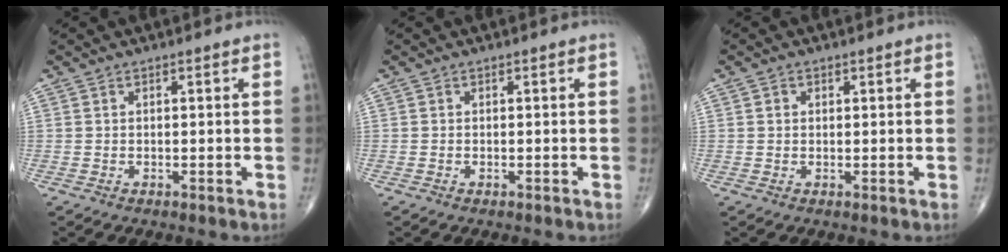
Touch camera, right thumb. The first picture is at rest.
{"total": 0.0}
{"total": 1.1, "force": [0.4, 1.0, 0.4], "torque": [-0.001, 0.000, 0.004]}